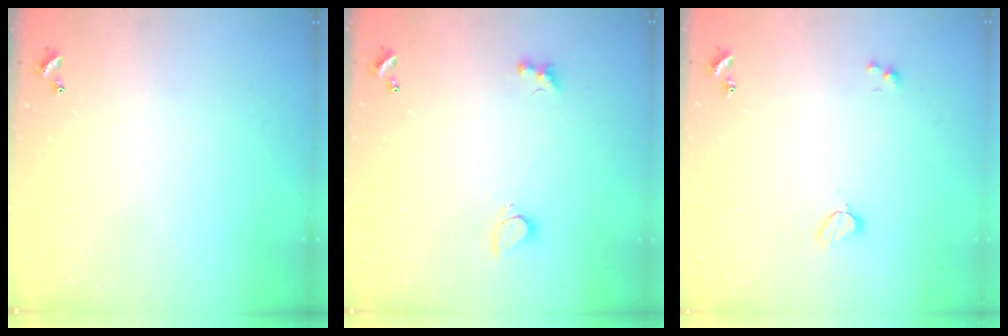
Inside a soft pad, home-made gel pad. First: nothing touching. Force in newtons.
{"total": 2.2, "press": 2.1, "slide": 0.6}
{"total": 2.0, "press": 1.9, "slide": 0.6}